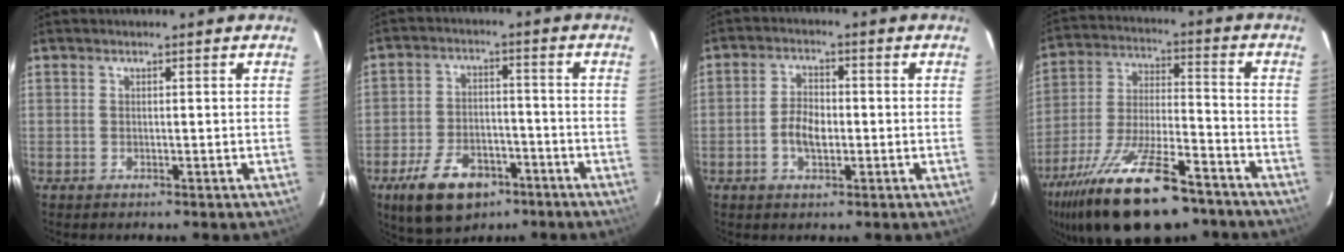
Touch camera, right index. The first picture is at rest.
{"total": 13.1, "force": [-7.7, 7.7, 7.3], "torque": [-0.160, 0.003, -0.121]}
{"total": 5.1, "force": [-1.3, 2.9, 4.0], "torque": [-0.081, 0.005, -0.022]}
{"total": 23.8, "force": [-16.7, 7.7, 15.1], "torque": [-0.290, -0.044, -0.269]}